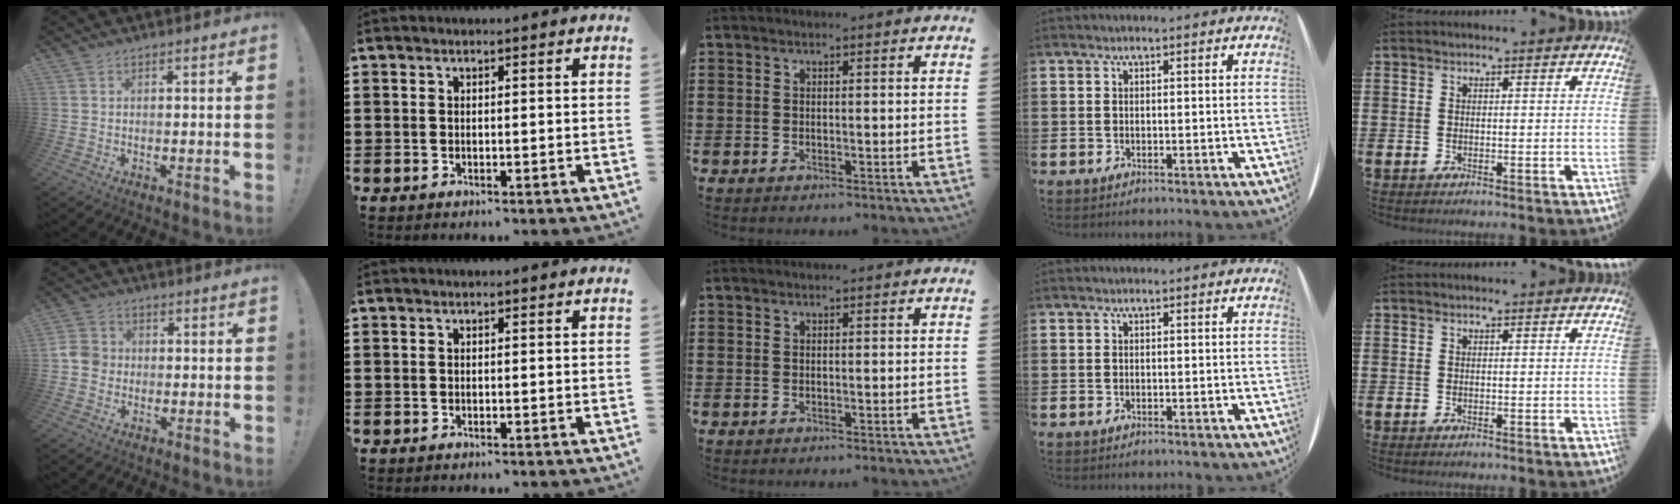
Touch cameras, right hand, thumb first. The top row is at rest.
{"thumb": {"total": 5.9, "force": [-1.4, 5.3, 2.2], "torque": [-0.039, 0.020, -0.022]}}